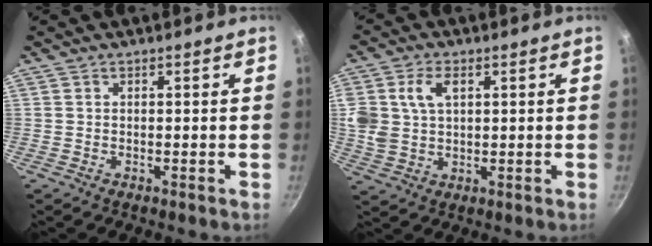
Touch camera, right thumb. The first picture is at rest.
{"total": 9.3, "force": [2.8, 6.3, 6.3], "torque": [-0.116, 0.000, 0.052]}